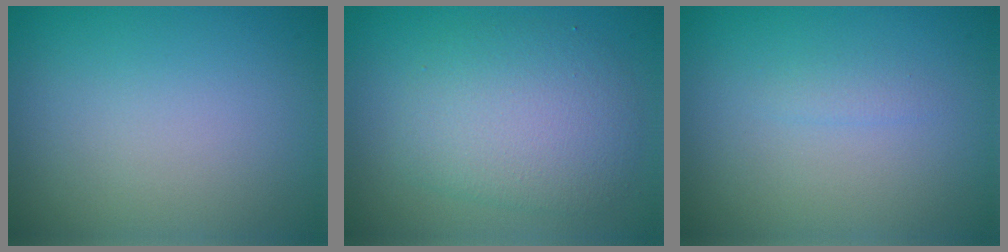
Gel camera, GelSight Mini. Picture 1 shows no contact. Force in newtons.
{"total": 5.0, "press": 5.0, "slide": 0.1}
{"total": 0.7, "press": 0.7, "slide": 0.0}